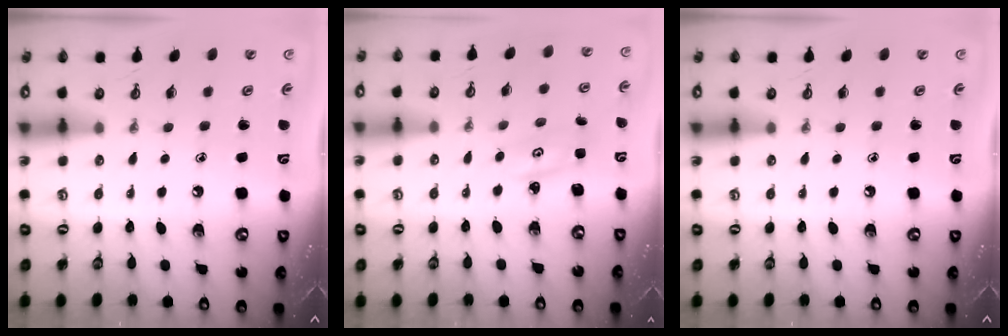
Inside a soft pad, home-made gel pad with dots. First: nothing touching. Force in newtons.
{"total": 1.8, "press": 1.8, "slide": 0.1}
{"total": 0.0}